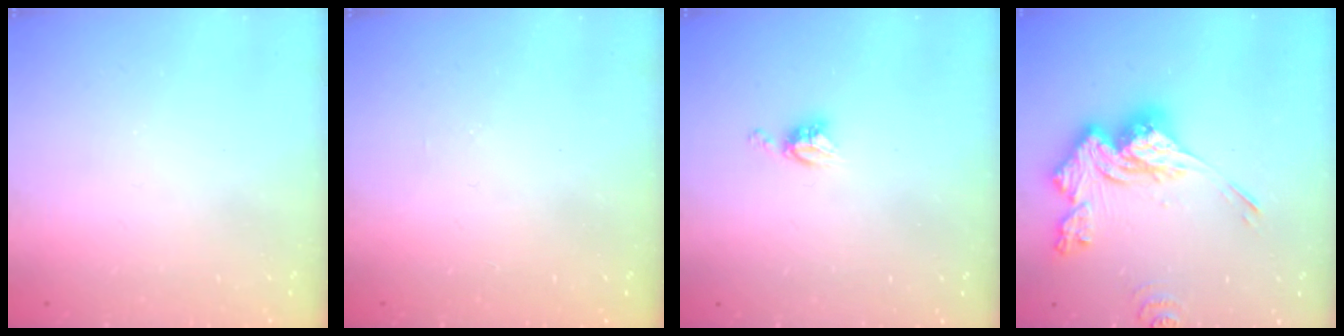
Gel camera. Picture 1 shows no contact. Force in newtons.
{"total": 1.2, "press": 1.2, "slide": 0.3}
{"total": 4.5, "press": 4.5, "slide": 0.3}
{"total": 18.3, "press": 18.2, "slide": 1.7}